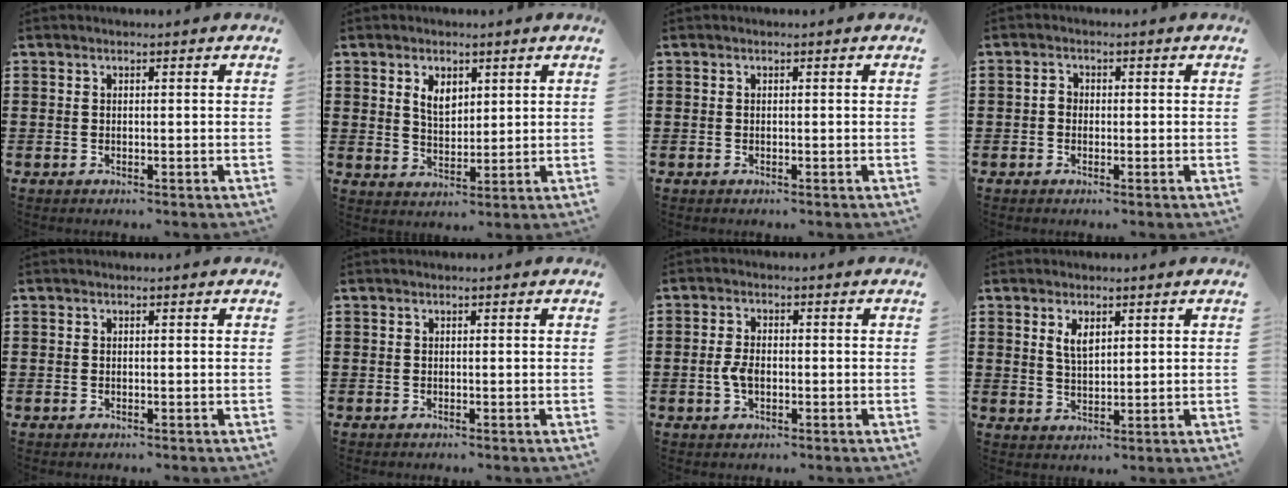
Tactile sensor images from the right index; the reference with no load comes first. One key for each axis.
{"total": 3.8, "fx": 2.0, "fy": 2.3, "fz": 2.3, "tx": -0.054, "ty": 0.008, "tz": 0.037}
{"total": 0.0}
{"total": 1.4, "fx": -0.3, "fy": 1.2, "fz": 0.8, "tx": -0.017, "ty": 0.004, "tz": -0.006}
{"total": 0.0}
{"total": 0.0}
{"total": 3.3, "fx": -0.6, "fy": 1.9, "fz": 2.7, "tx": -0.066, "ty": -0.002, "tz": -0.016}
{"total": 3.2, "fx": 1.7, "fy": 1.4, "fz": 2.4, "tx": -0.052, "ty": 0.002, "tz": 0.032}